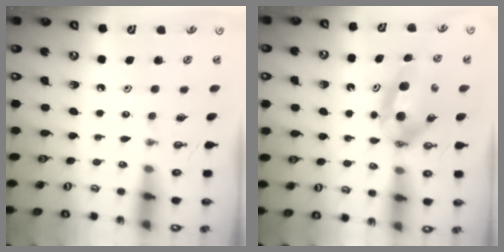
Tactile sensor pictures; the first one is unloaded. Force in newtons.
{"total": 8.7, "press": 5.0, "slide": 7.1}